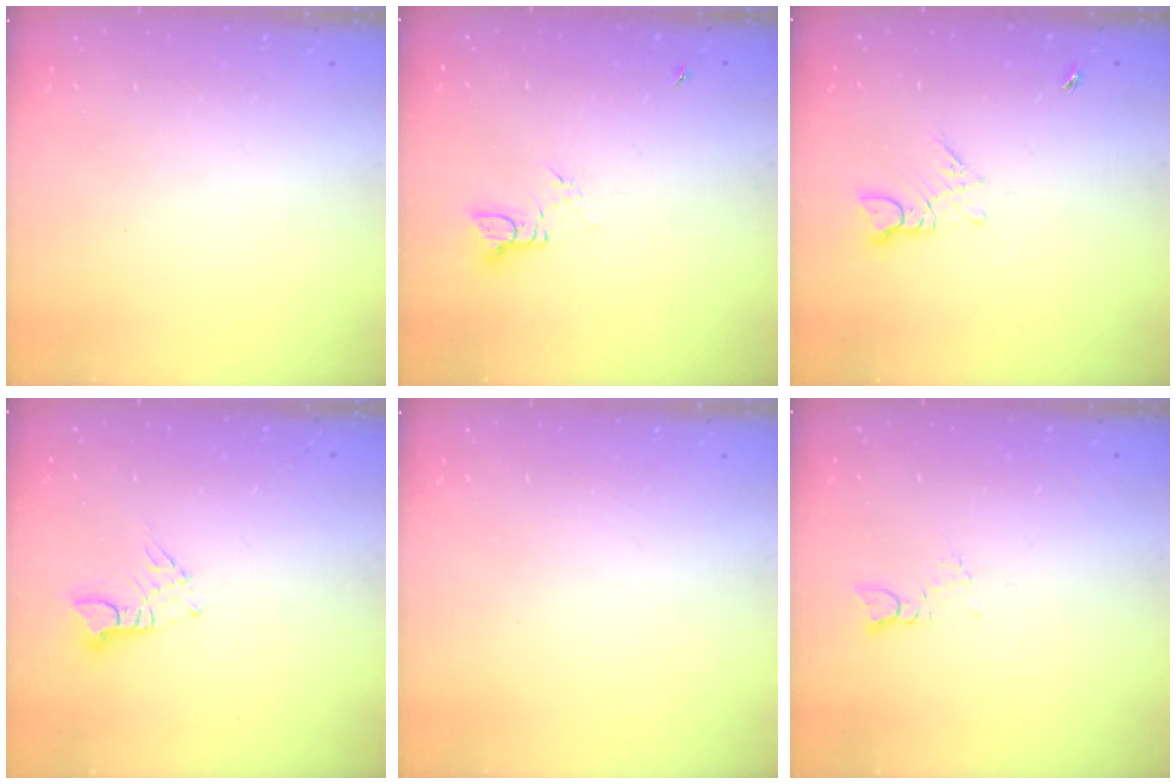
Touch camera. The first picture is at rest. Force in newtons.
{"total": 3.3, "press": 3.3, "slide": 0.2}
{"total": 4.7, "press": 4.6, "slide": 0.6}
{"total": 3.2, "press": 3.2, "slide": 0.4}
{"total": 0.0}
{"total": 2.6, "press": 2.6, "slide": 0.4}